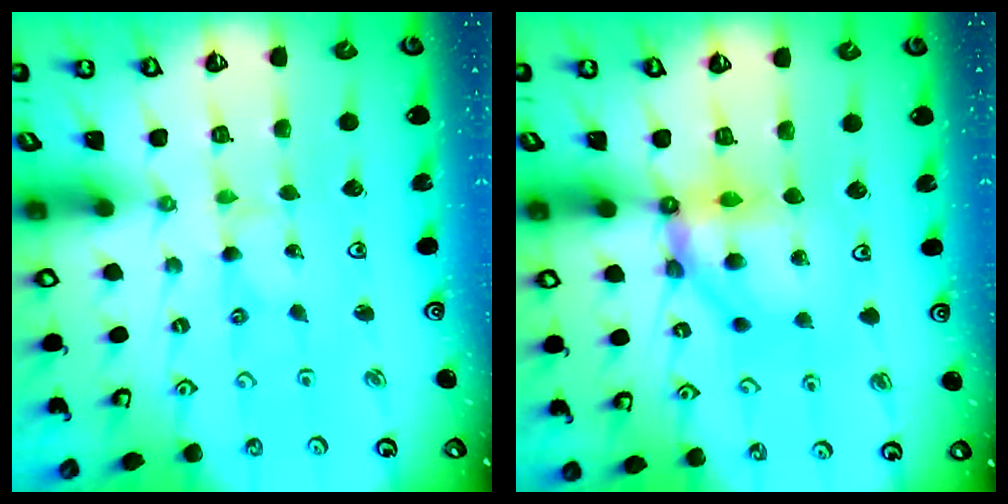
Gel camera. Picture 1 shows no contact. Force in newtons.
{"total": 9.4, "press": 9.4, "slide": 1.1}